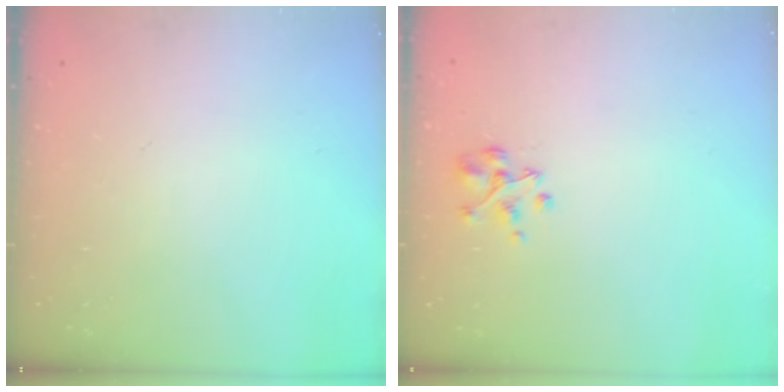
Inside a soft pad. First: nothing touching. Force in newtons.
{"total": 2.9, "press": 2.9, "slide": 0.2}